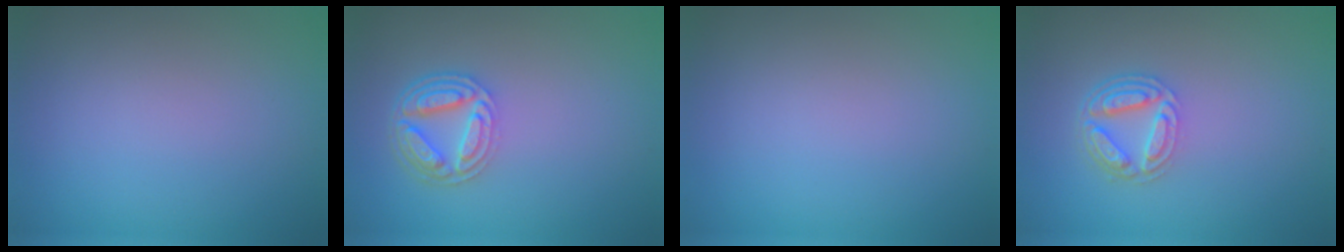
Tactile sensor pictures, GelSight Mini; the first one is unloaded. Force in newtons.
{"total": 4.6, "press": 3.5, "slide": 3.0}
{"total": 0.0}
{"total": 4.1, "press": 3.2, "slide": 2.6}